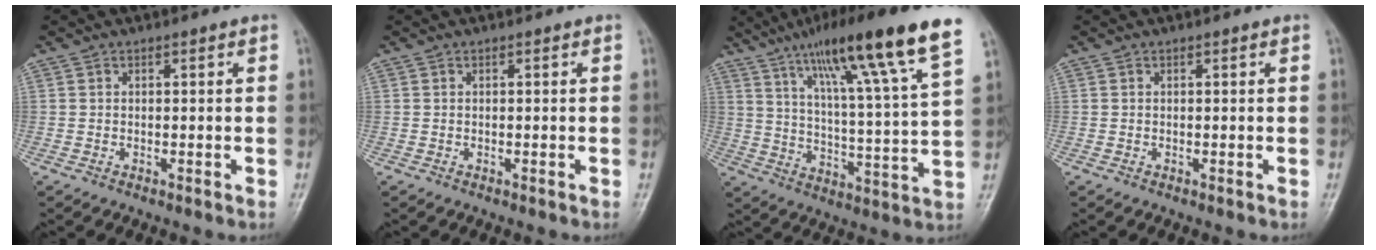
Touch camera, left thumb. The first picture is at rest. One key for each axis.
{"total": 0.0}
{"total": 21.1, "fx": 13.2, "fy": 1.8, "fz": 16.3, "tx": -0.245, "ty": -0.038, "tz": 0.208}
{"total": 0.0}